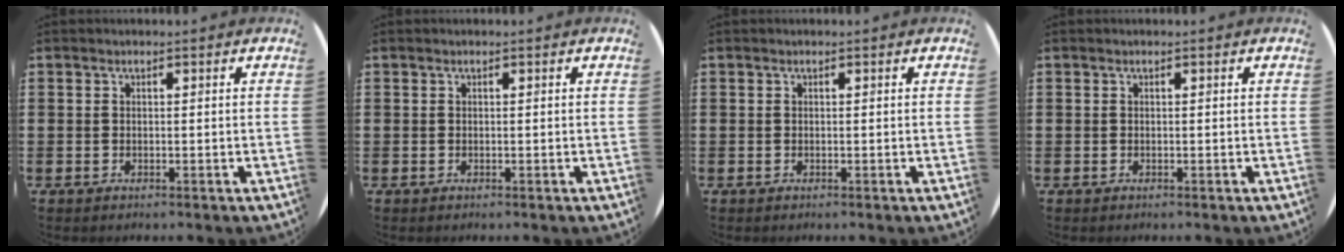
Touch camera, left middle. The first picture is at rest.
{"total": 0.0}
{"total": 0.0}
{"total": 0.0}